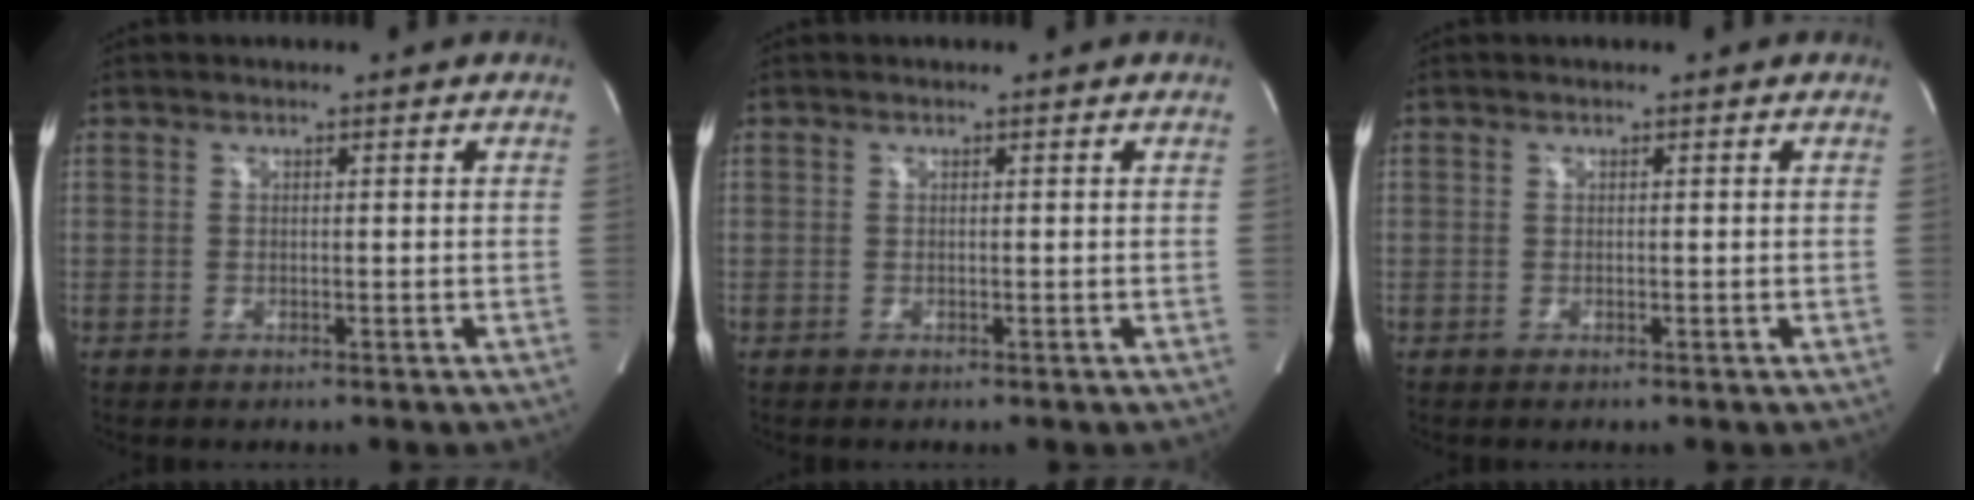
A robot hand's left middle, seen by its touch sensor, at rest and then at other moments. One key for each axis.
{"total": 0.0}
{"total": 0.0}